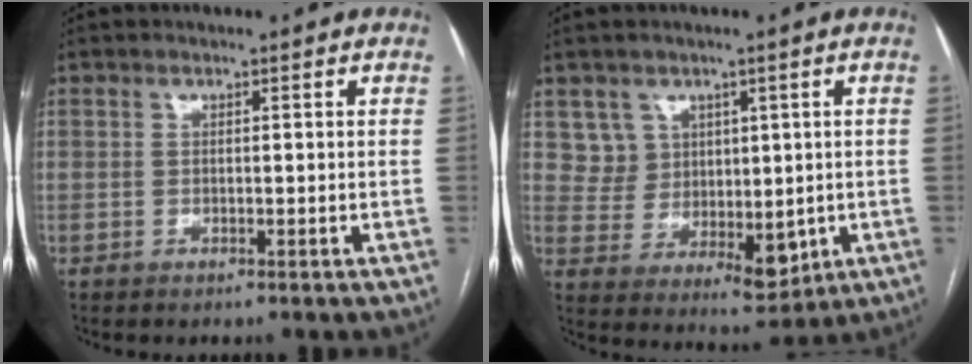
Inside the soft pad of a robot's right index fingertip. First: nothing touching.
{"total": 8.0, "force": [3.1, 7.0, 2.3], "torque": [-0.042, 0.016, 0.081]}